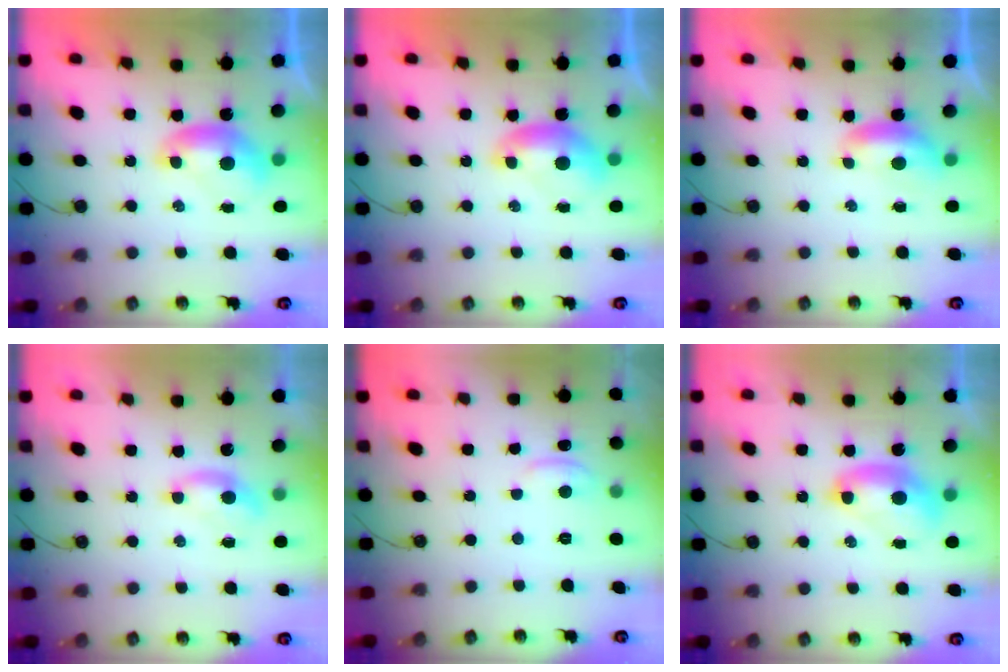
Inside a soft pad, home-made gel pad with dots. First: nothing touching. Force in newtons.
{"total": 0.0}
{"total": 0.9, "press": 0.8, "slide": 0.5}
{"total": 0.6, "press": 0.4, "slide": 0.4}
{"total": 2.1, "press": 2.1, "slide": 0.2}
{"total": 2.7, "press": 2.7, "slide": 0.1}